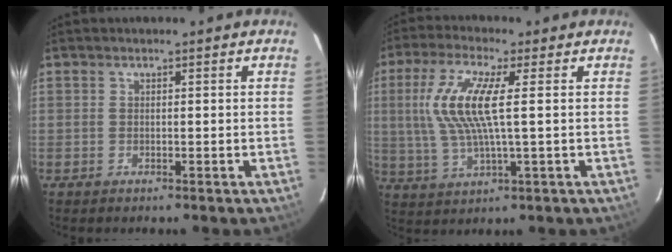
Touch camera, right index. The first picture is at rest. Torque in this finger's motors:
{"motor_torque": [0.33, 0.09, 0.66, 0.21]}